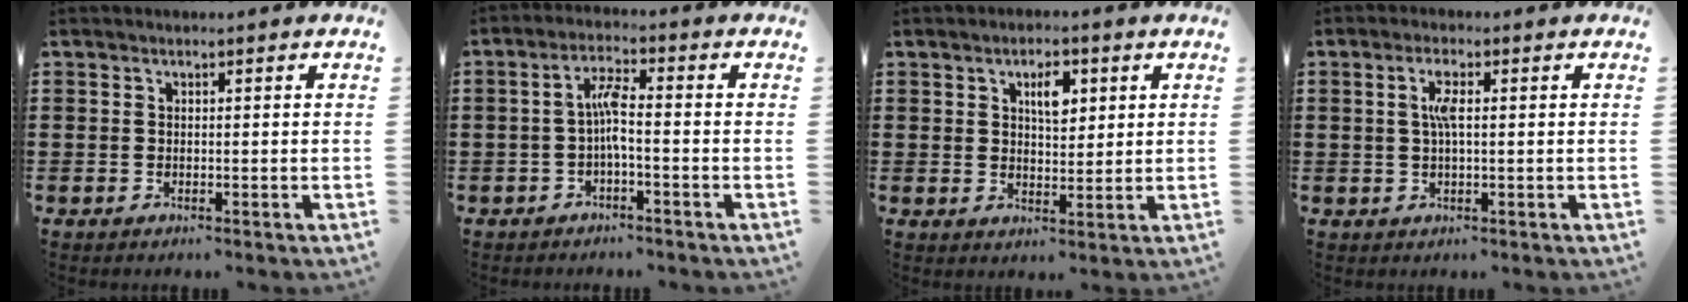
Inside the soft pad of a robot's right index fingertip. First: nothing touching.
{"total": 4.2, "force": [-0.9, 0.7, 4.0], "torque": [-0.084, 0.004, -0.021]}
{"total": 4.2, "force": [1.8, 2.0, 3.2], "torque": [-0.046, 0.002, 0.024]}
{"total": 3.4, "force": [0.6, 0.9, 3.2], "torque": [-0.065, 0.004, 0.008]}